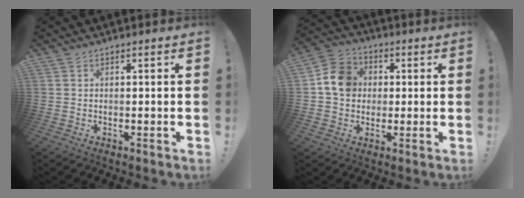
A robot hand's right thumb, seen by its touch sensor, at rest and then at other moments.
{"total": 11.3, "force": [1.6, 9.8, 5.4], "torque": [-0.063, 0.012, 0.035]}